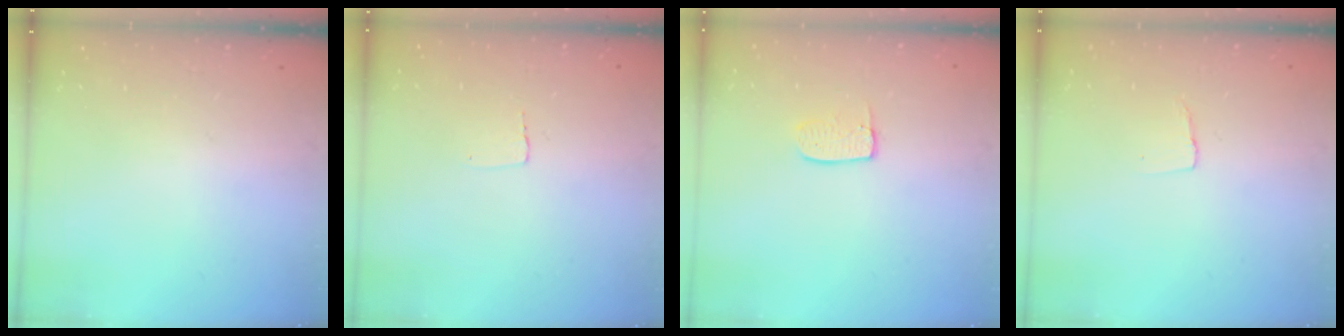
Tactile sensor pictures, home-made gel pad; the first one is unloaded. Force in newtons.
{"total": 2.3, "press": 2.3, "slide": 0.1}
{"total": 6.0, "press": 6.0, "slide": 0.4}
{"total": 3.8, "press": 3.8, "slide": 0.3}